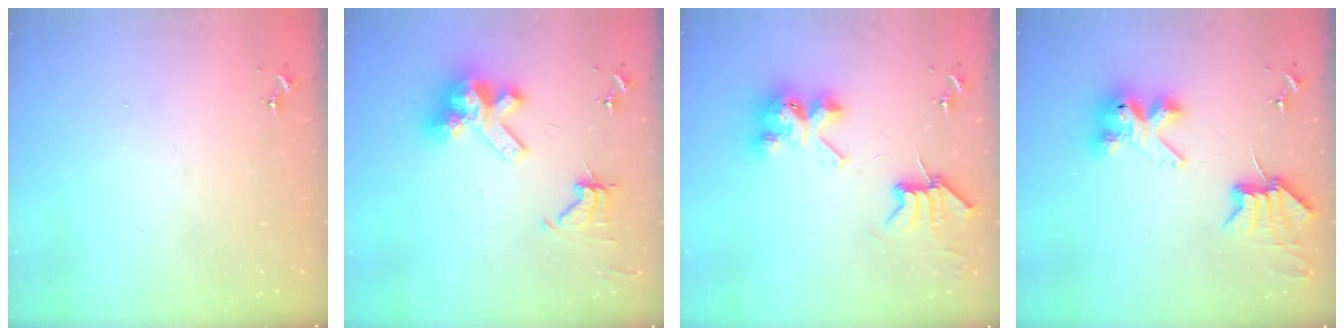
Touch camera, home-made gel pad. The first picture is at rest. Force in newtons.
{"total": 14.8, "press": 14.7, "slide": 1.8}
{"total": 8.9, "press": 8.8, "slide": 0.6}
{"total": 8.1, "press": 8.1, "slide": 0.3}